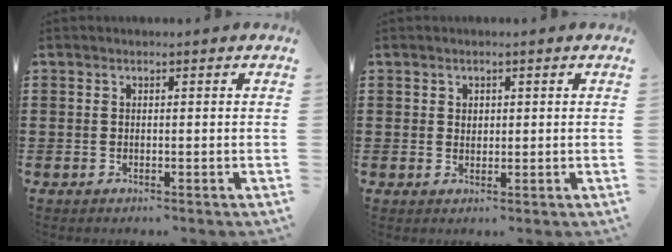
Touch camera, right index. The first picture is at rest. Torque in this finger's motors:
{"motor_torque": [-0.57, 1.21, -0.04, 0.00]}